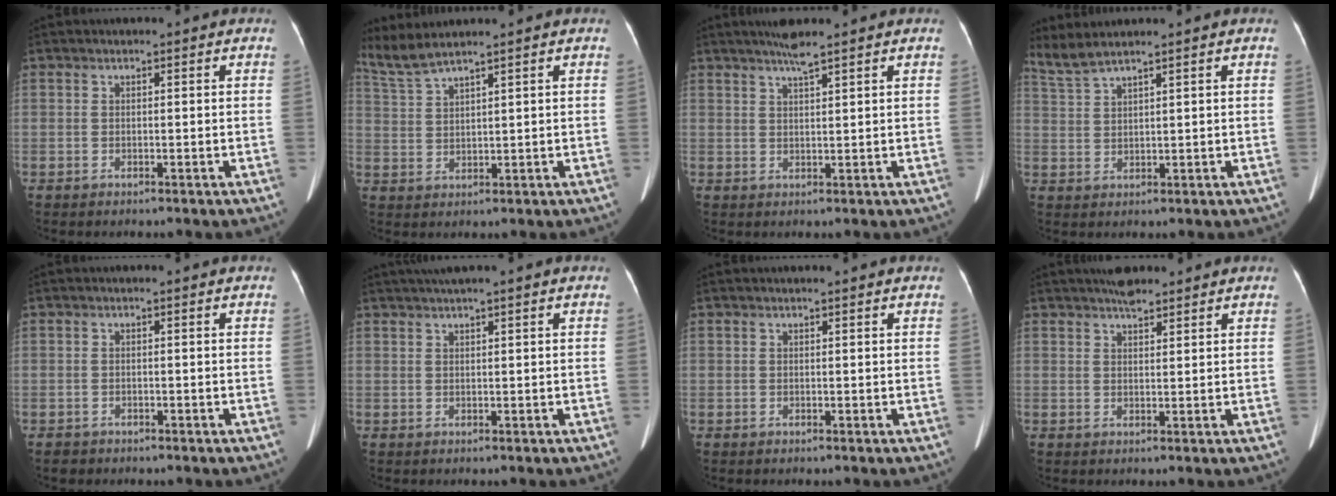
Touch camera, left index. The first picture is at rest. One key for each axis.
{"total": 4.5, "fx": 4.1, "fy": -1.2, "fz": 1.4, "tx": -0.050, "ty": 0.004, "tz": 0.099}
{"total": 3.4, "fx": 2.8, "fy": -0.5, "fz": 2.0, "tx": -0.038, "ty": 0.006, "tz": 0.052}
{"total": 3.8, "fx": 3.5, "fy": -0.9, "fz": 1.3, "tx": -0.048, "ty": 0.010, "tz": 0.086}
{"total": 1.0, "fx": -0.8, "fy": 0.6, "fz": 0.0, "tx": -0.011, "ty": -0.001, "tz": -0.012}
{"total": 3.4, "fx": 2.5, "fy": -0.5, "fz": 2.3, "tx": -0.043, "ty": 0.024, "tz": 0.048}
{"total": 0.6, "fx": 0.5, "fy": -0.1, "fz": 0.3, "tx": -0.003, "ty": 0.007, "tz": 0.006}
{"total": 3.5, "fx": 3.0, "fy": 0.8, "fz": 1.5, "tx": -0.028, "ty": 0.015, "tz": 0.050}